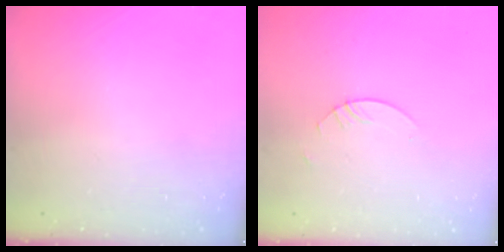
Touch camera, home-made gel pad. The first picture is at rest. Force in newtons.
{"total": 2.7, "press": 2.7, "slide": 0.2}